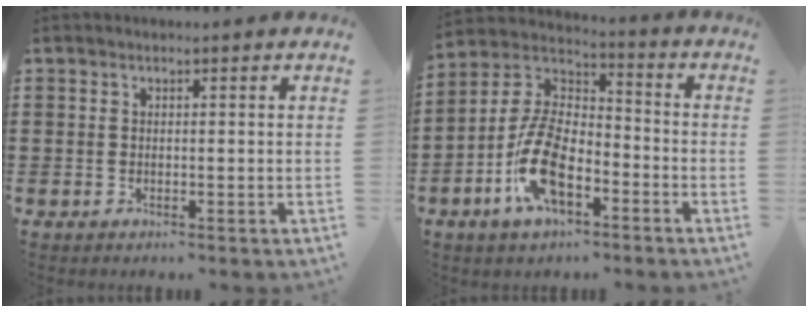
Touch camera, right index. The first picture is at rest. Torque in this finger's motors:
{"motor_torque": [1.78, 0.36, 1.05, 0.21]}